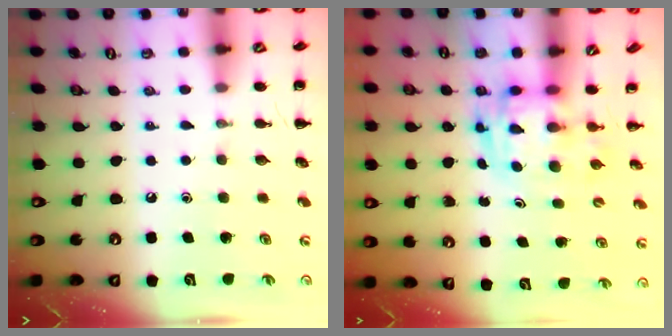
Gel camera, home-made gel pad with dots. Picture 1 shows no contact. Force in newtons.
{"total": 2.8, "press": 2.7, "slide": 0.5}